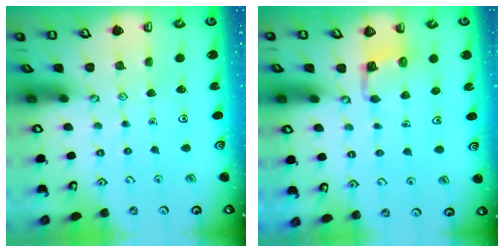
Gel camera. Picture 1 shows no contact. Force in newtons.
{"total": 3.4, "press": 3.3, "slide": 0.5}